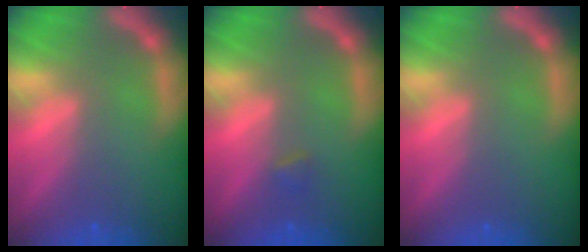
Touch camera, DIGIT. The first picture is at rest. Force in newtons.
{"total": 0.9}
{"total": 0.0}